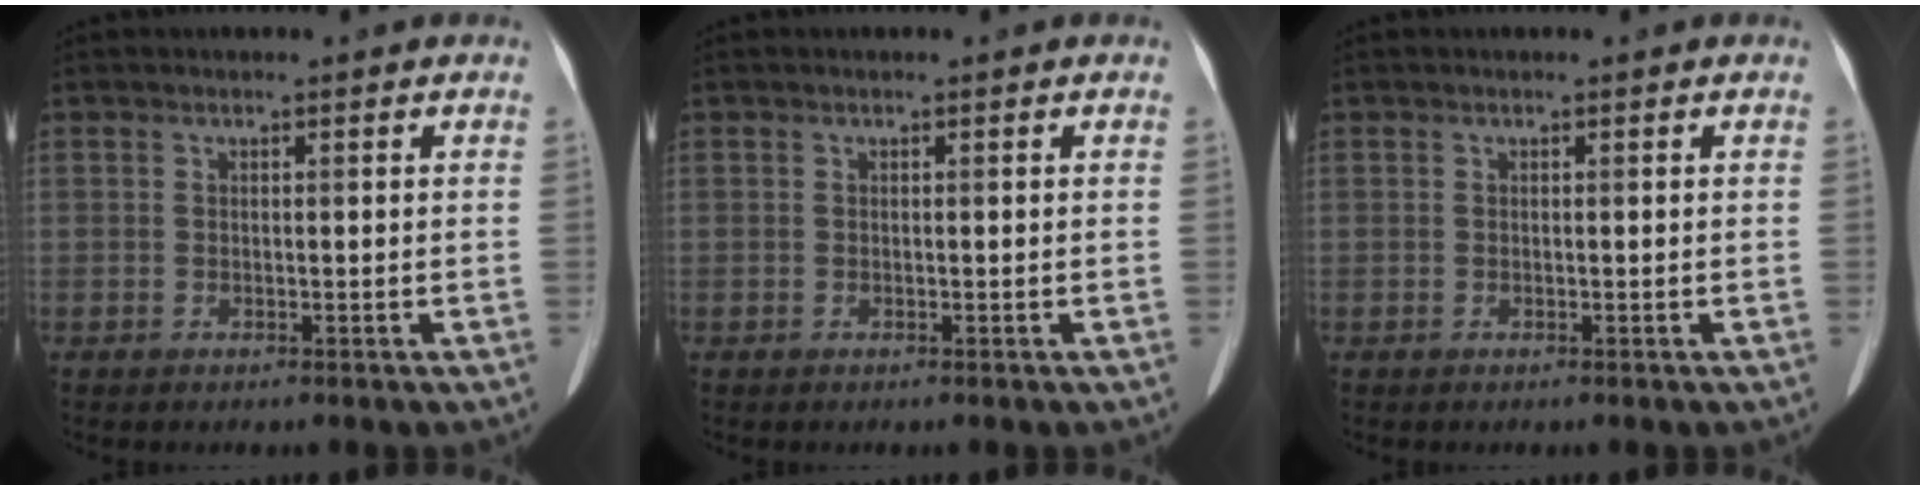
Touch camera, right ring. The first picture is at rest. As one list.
[{"total": 0.0}, {"total": 0.0}]